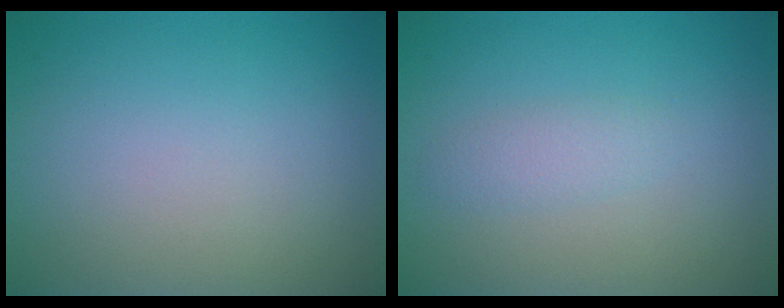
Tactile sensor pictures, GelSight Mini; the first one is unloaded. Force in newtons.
{"total": 1.4, "press": 1.4, "slide": 0.0}